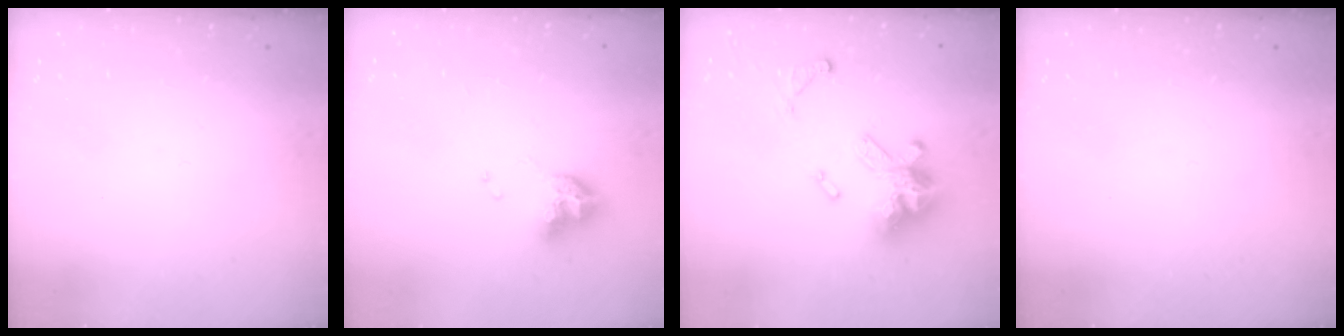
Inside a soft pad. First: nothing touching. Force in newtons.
{"total": 9.8, "press": 9.7, "slide": 1.1}
{"total": 17.1, "press": 17.0, "slide": 1.7}
{"total": 0.0}